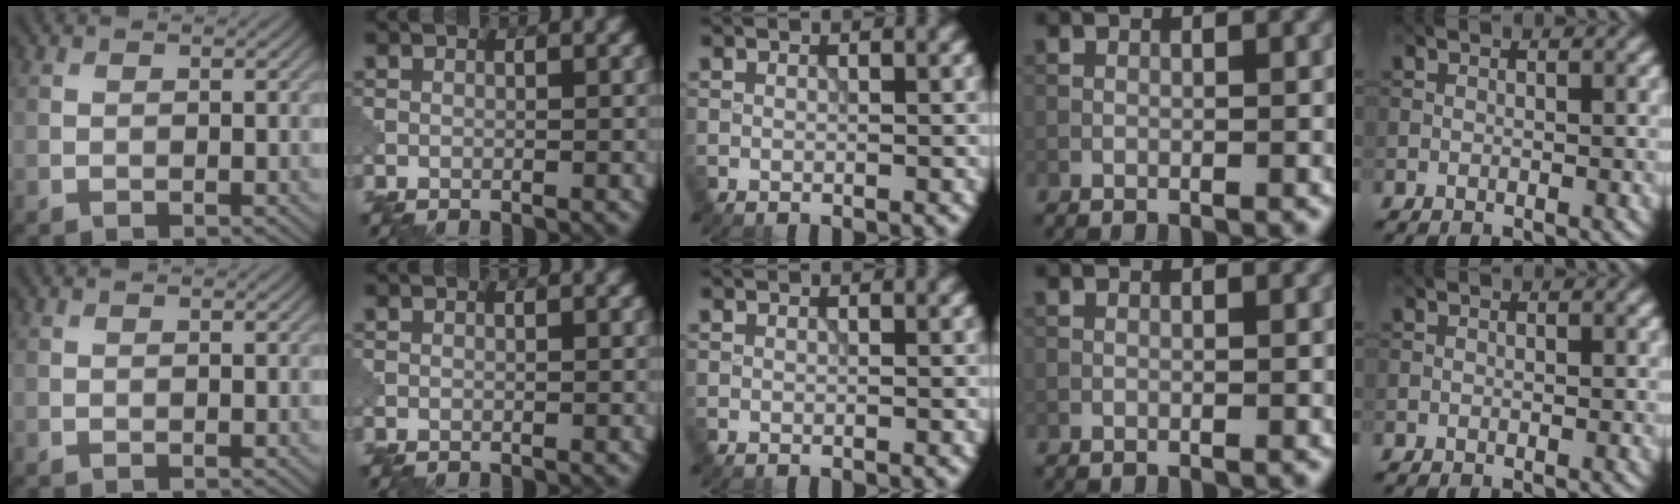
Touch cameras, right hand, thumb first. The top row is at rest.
{}